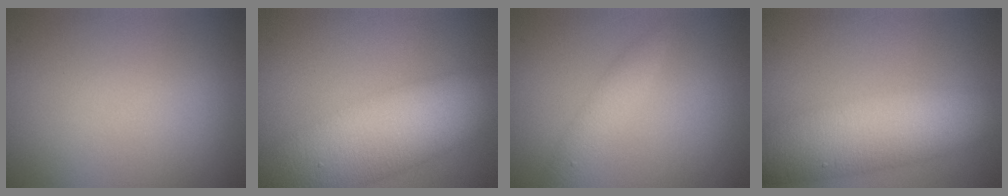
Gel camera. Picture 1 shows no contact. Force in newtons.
{"total": 12.0, "press": 11.9, "slide": 0.6}
{"total": 1.8, "press": 1.8, "slide": 0.1}
{"total": 8.8, "press": 8.8, "slide": 0.4}